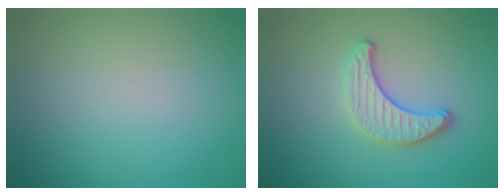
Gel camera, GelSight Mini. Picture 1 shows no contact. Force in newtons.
{"total": 3.8, "press": 2.9, "slide": 2.5}